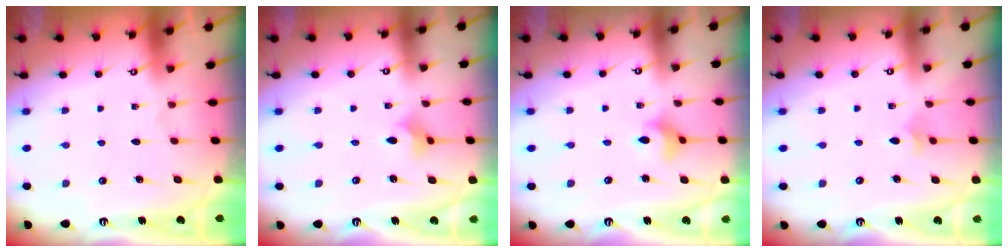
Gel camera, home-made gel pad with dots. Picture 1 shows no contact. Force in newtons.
{"total": 3.4, "press": 3.4, "slide": 0.5}
{"total": 4.1, "press": 4.1, "slide": 0.1}
{"total": 3.0, "press": 2.9, "slide": 0.8}